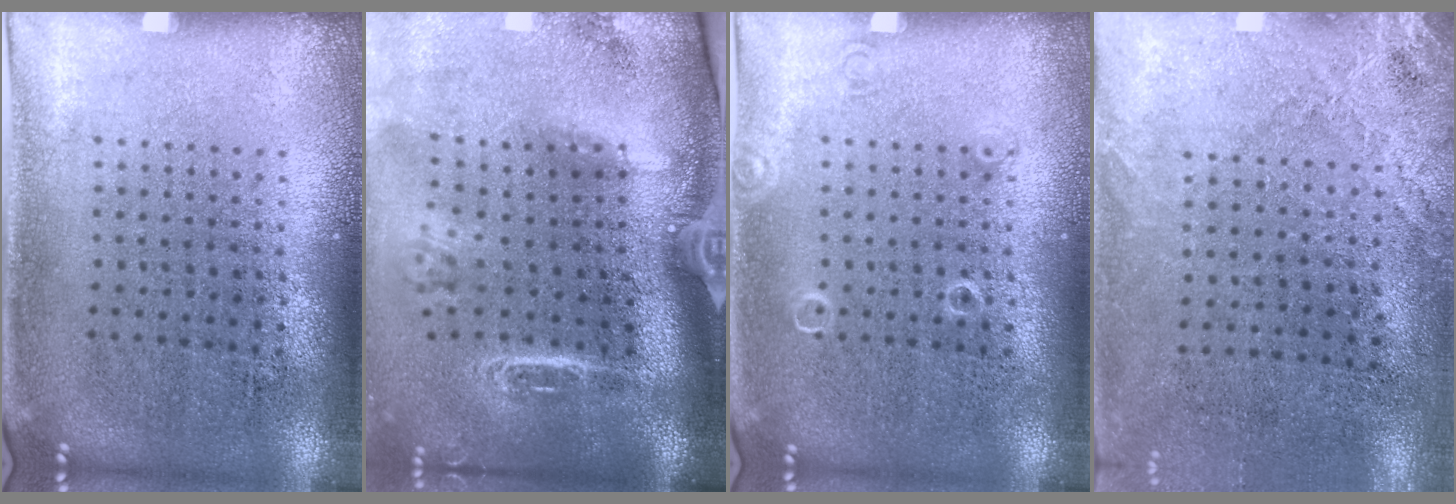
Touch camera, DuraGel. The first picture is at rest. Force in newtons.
{"total": 2.8, "press": 2.0, "slide": 2.0}
{"total": 0.9, "press": 0.9, "slide": 0.1}
{"total": 2.5, "press": 2.2, "slide": 1.2}